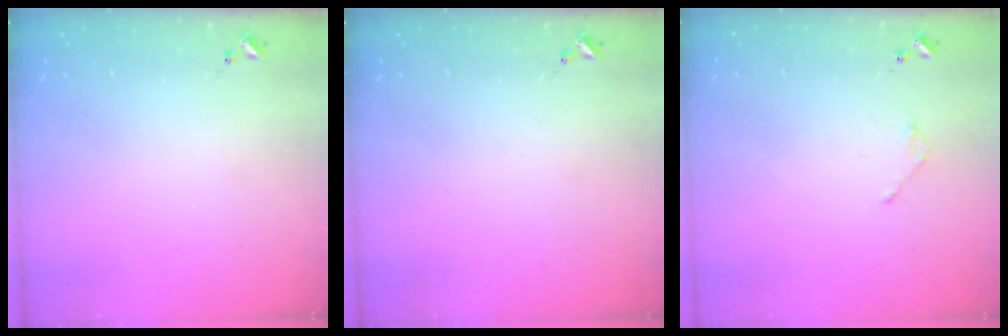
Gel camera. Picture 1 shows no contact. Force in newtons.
{"total": 0.0}
{"total": 2.0, "press": 2.0, "slide": 0.3}